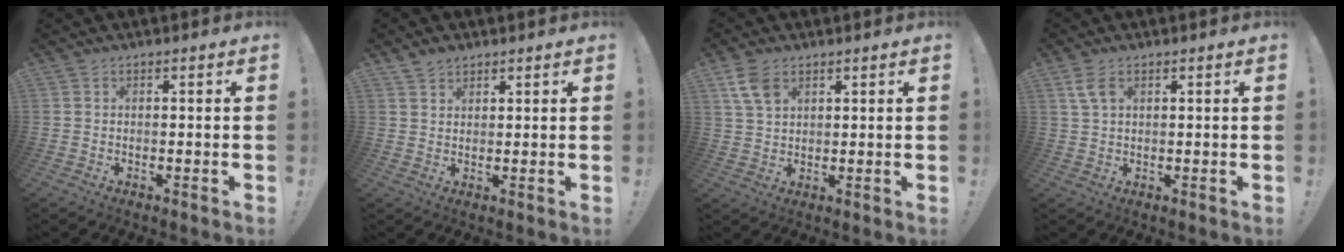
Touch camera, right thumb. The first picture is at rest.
{"total": 3.1, "force": [2.6, 1.6, 0.6], "torque": [-0.008, -0.016, 0.047]}
{"total": 6.9, "force": [3.8, 4.3, 3.9], "torque": [-0.068, -0.010, 0.075]}
{"total": 4.7, "force": [2.2, 2.6, 3.2], "torque": [-0.058, -0.002, 0.042]}